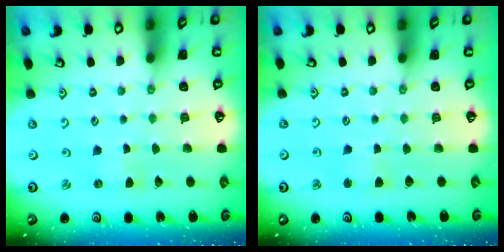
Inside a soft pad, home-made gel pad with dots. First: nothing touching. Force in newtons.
{"total": 2.4, "press": 2.4, "slide": 0.3}